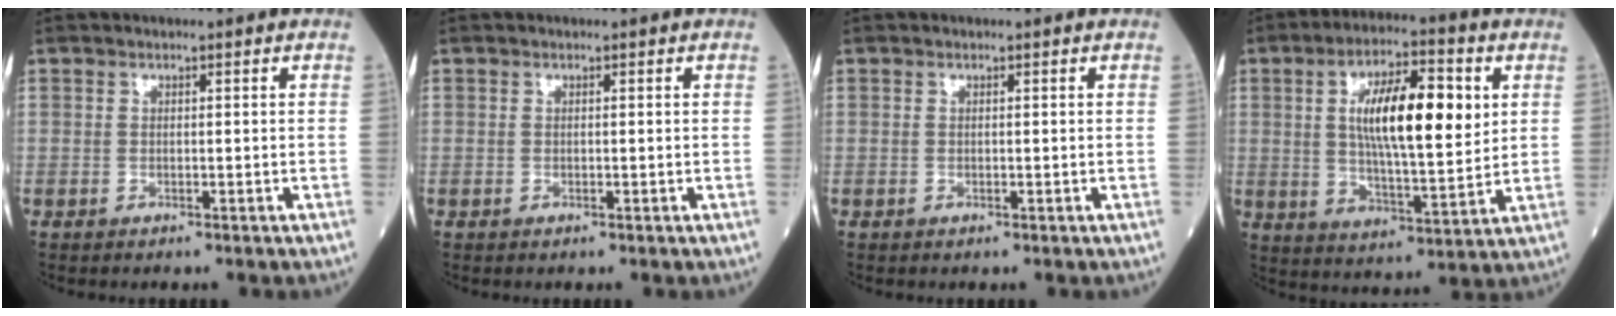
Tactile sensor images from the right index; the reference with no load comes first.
{"total": 0.0}
{"total": 0.0}
{"total": 14.3, "force": [3.3, 3.7, 13.4], "torque": [-0.232, 0.009, 0.053]}